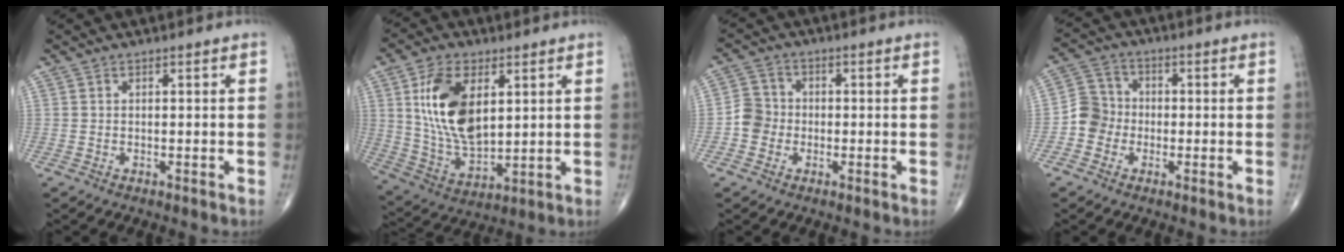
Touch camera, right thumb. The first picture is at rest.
{"total": 15.9, "force": [4.4, 8.6, 12.6], "torque": [-0.226, -0.019, 0.092]}
{"total": 4.7, "force": [-1.2, 4.3, 1.4], "torque": [-0.005, 0.014, -0.035]}
{"total": 6.0, "force": [-1.8, 5.5, 1.5], "torque": [-0.003, 0.019, -0.047]}